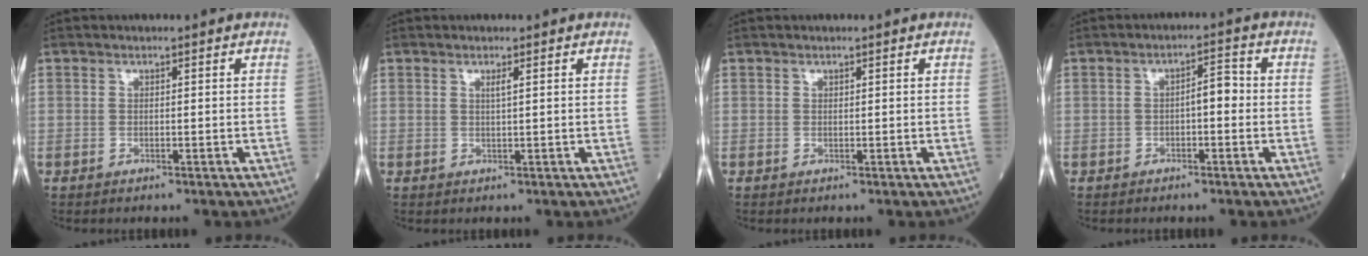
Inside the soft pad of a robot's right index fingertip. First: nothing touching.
{"total": 0.8, "force": [0.4, -0.1, 0.7], "torque": [-0.016, -0.001, 0.007]}
{"total": 0.0}
{"total": 3.2, "force": [-0.5, 1.1, 3.0], "torque": [-0.042, 0.015, -0.008]}